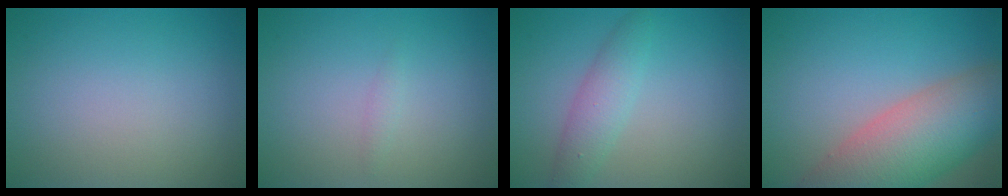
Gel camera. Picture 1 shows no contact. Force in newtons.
{"total": 0.6, "press": 0.6, "slide": 0.0}
{"total": 2.8, "press": 2.8, "slide": 0.1}
{"total": 10.0, "press": 10.0, "slide": 0.7}